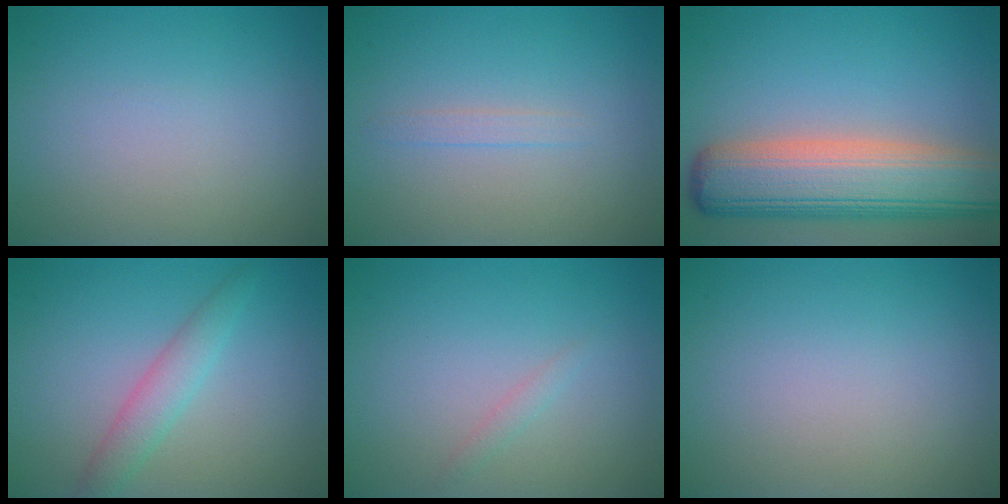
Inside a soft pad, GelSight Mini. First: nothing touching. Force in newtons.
{"total": 0.8, "press": 0.8, "slide": 0.2}
{"total": 10.4, "press": 10.4, "slide": 0.7}
{"total": 2.6, "press": 2.6, "slide": 0.0}
{"total": 0.7, "press": 0.7, "slide": 0.0}
{"total": 0.0}